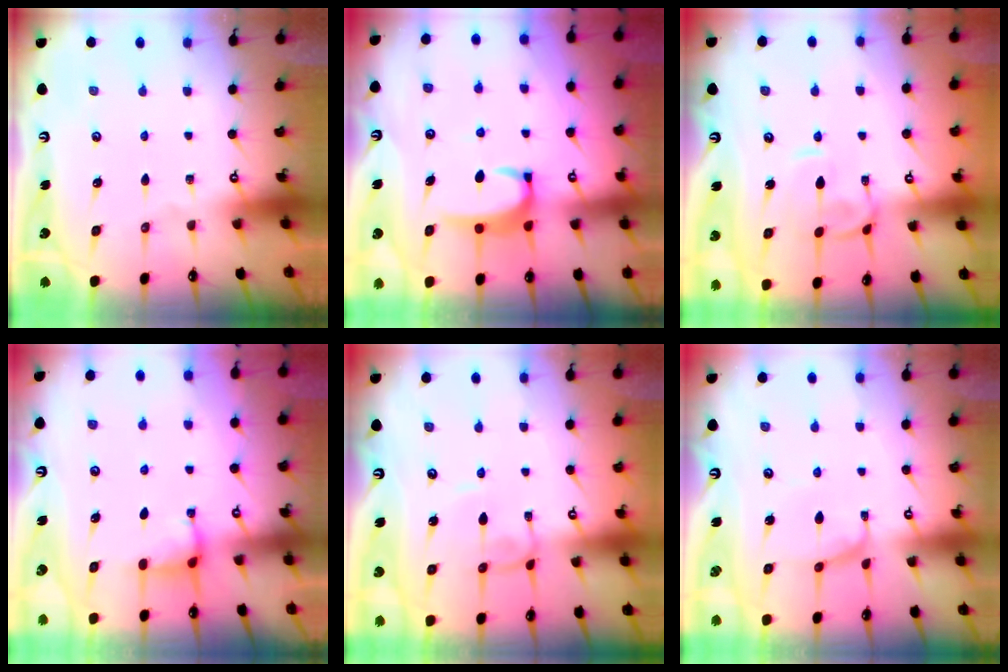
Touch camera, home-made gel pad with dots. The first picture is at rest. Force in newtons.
{"total": 3.7, "press": 3.6, "slide": 0.5}
{"total": 1.0, "press": 0.6, "slide": 0.7}
{"total": 3.0, "press": 3.0, "slide": 0.3}
{"total": 2.1, "press": 2.1, "slide": 0.3}
{"total": 2.8, "press": 2.7, "slide": 0.7}